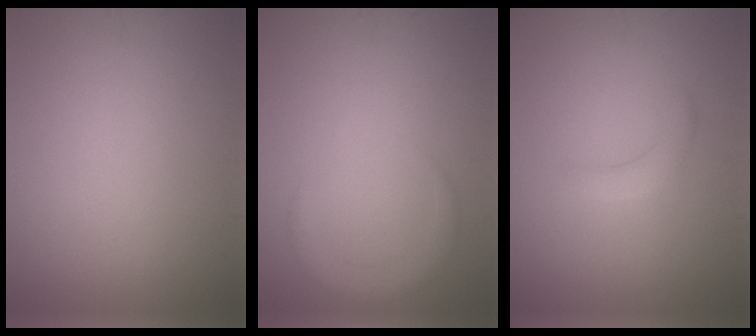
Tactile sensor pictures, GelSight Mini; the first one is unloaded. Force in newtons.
{"total": 2.1, "press": 2.1, "slide": 0.2}
{"total": 1.4, "press": 1.4, "slide": 0.1}